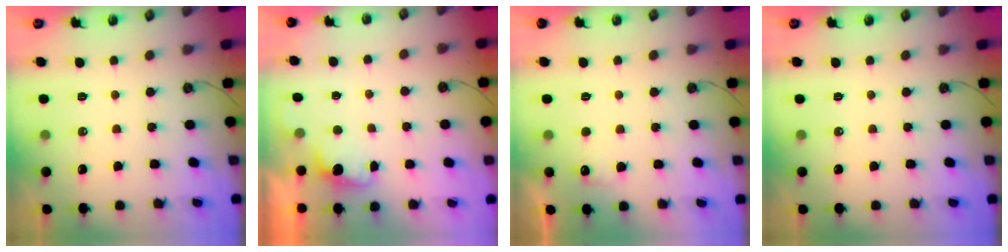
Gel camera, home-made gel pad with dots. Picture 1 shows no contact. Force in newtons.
{"total": 1.4, "press": 1.1, "slide": 0.8}
{"total": 3.9, "press": 3.8, "slide": 1.2}
{"total": 0.0}